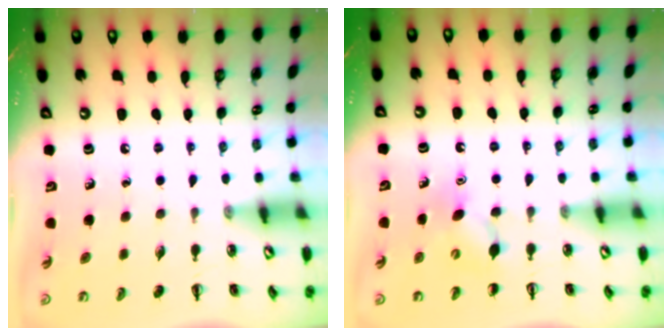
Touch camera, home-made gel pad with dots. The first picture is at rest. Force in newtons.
{"total": 5.9, "press": 5.8, "slide": 1.5}